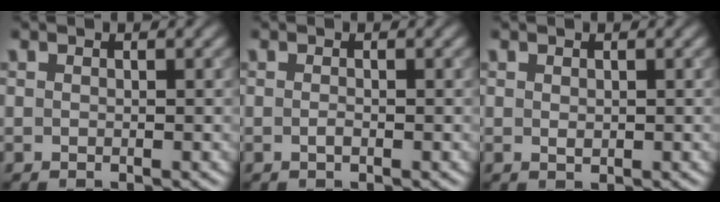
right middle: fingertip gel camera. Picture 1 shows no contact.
{"total": 0.6, "force": [-0.2, 0.2, 0.5], "torque": [-0.011, 0.000, -0.005]}
{"total": 0.6, "force": [0.1, 0.4, 0.4], "torque": [-0.007, -0.001, 0.004]}